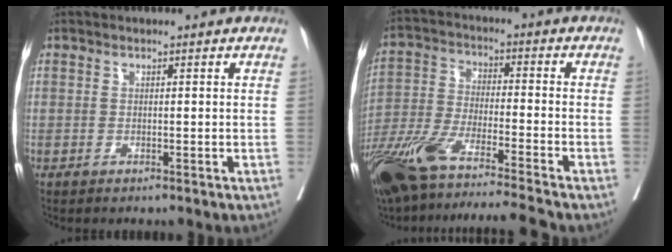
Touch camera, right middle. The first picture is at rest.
{"total": 17.7, "force": [-14.3, -0.1, 10.5], "torque": [-0.224, -0.035, -0.257]}